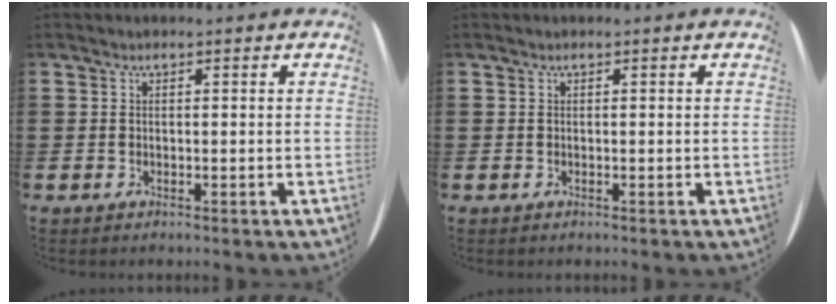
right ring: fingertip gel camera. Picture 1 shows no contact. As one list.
[{"total": 0.0}]